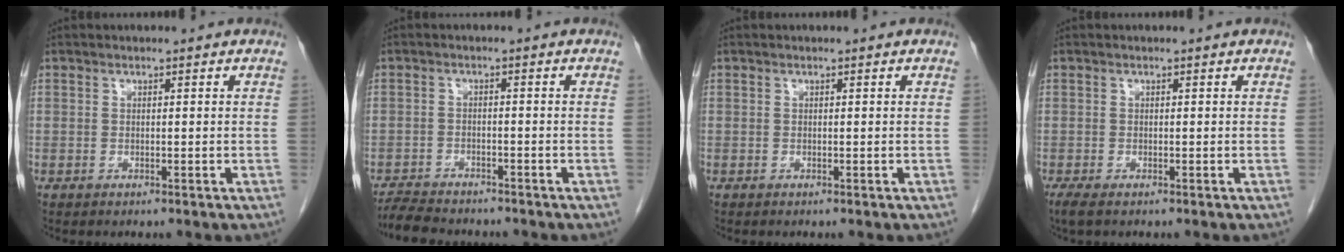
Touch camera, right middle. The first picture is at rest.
{"total": 7.0, "force": [-6.5, 1.5, 2.2], "torque": [-0.037, -0.012, -0.105]}
{"total": 0.0}
{"total": 1.9, "force": [-1.3, 0.5, 1.3], "torque": [-0.026, -0.009, -0.021]}